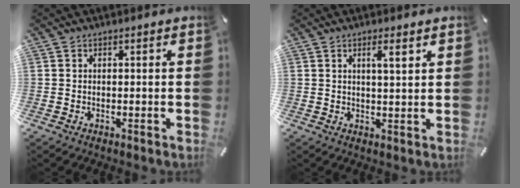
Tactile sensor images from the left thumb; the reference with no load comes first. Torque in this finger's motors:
{"motor_torque": [-0.17, -0.15, 0.16, 0.08, 0.05]}